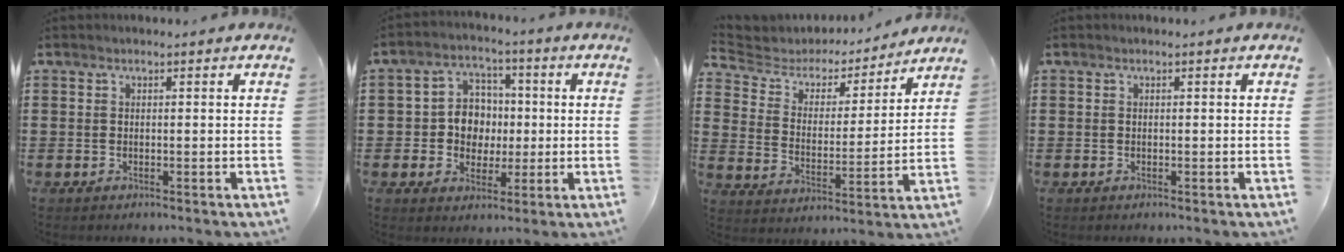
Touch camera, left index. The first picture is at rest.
{"total": 7.0, "force": [0.0, 6.4, 2.8], "torque": [-0.059, 0.016, -0.003]}
{"total": 4.1, "force": [3.4, 2.1, 0.7], "torque": [-0.043, -0.025, 0.049]}
{"total": 0.0}